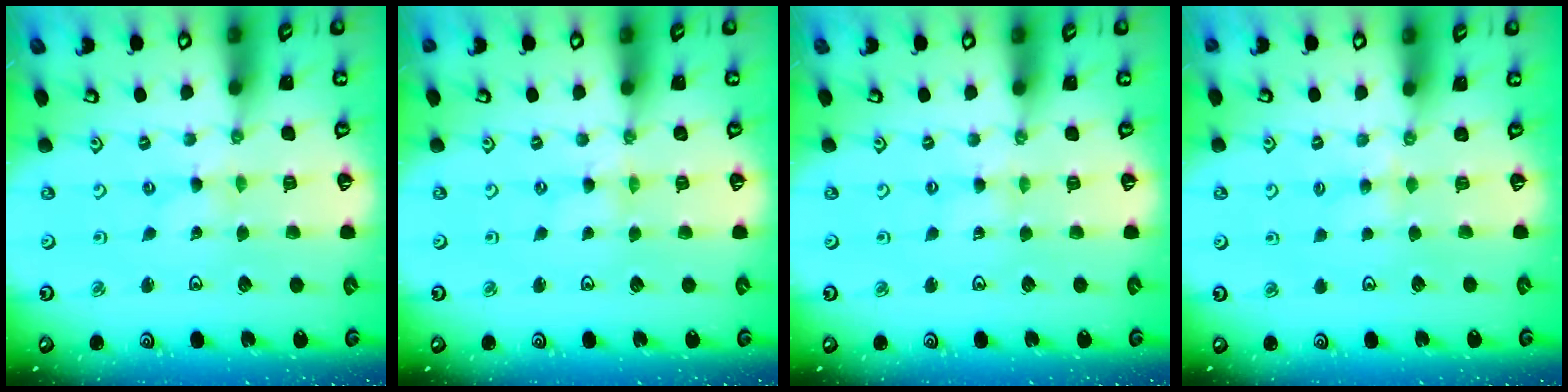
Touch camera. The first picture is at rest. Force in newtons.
{"total": 0.0}
{"total": 1.4, "press": 1.3, "slide": 0.2}
{"total": 3.4, "press": 3.4, "slide": 0.7}